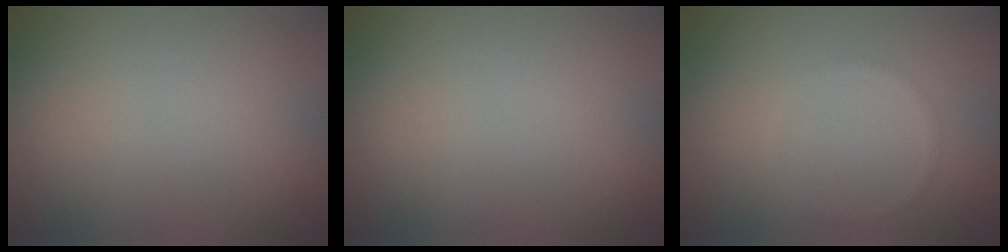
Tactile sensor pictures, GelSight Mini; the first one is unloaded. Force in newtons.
{"total": 0.0}
{"total": 0.6, "press": 0.6, "slide": 0.1}